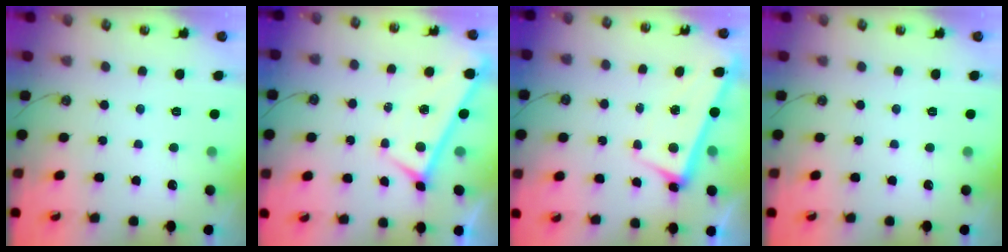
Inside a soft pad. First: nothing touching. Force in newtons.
{"total": 0.0}
{"total": 2.6, "press": 2.4, "slide": 0.9}
{"total": 0.0}